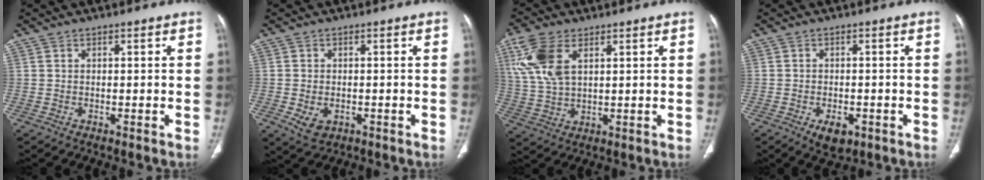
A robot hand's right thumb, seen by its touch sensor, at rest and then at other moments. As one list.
[{"total": 3.9, "force": [-1.2, 2.8, 2.5], "torque": [-0.044, 0.001, -0.009]}, {"total": 10.6, "force": [4.2, 5.7, 7.9], "torque": [-0.182, -0.002, 0.090]}, {"total": 4.3, "force": [-2.0, 2.5, 2.9], "torque": [-0.039, 0.003, -0.022]}]